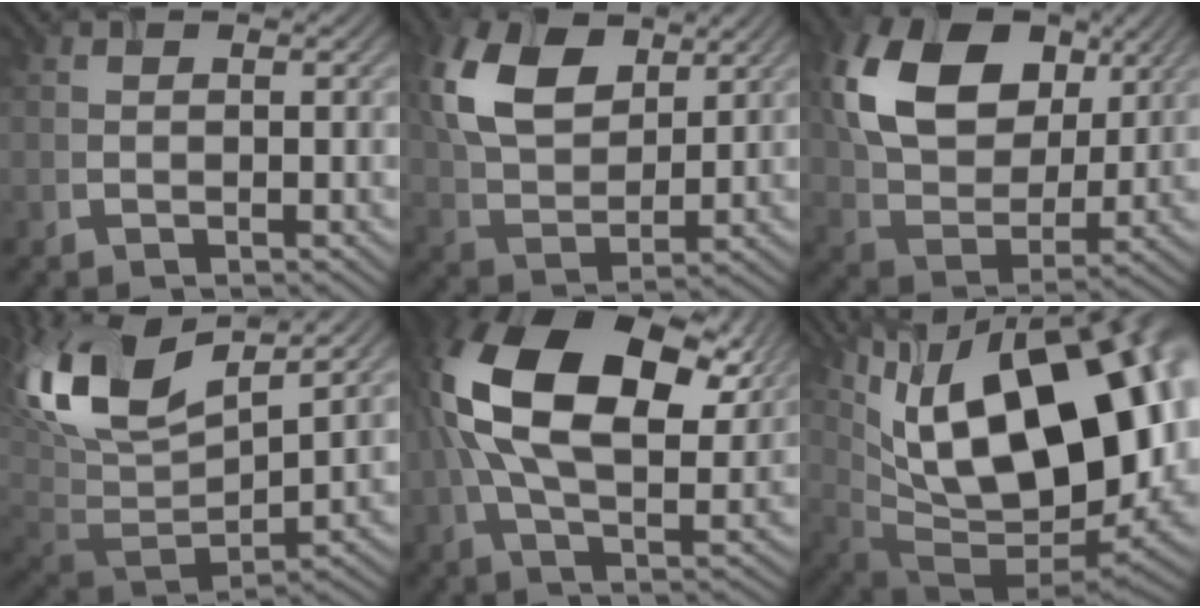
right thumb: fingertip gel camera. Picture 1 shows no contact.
{"total": 10.5, "force": [4.3, 6.4, 7.1], "torque": [-0.181, 0.017, 0.090]}
{"total": 13.2, "force": [4.6, 9.0, 8.4], "torque": [-0.178, 0.011, 0.084]}
{"total": 14.7, "force": [6.0, 7.2, 11.4], "torque": [-0.260, 0.027, 0.110]}
{"total": 17.5, "force": [4.1, 9.9, 13.9], "torque": [-0.287, 0.014, 0.075]}
{"total": 21.9, "force": [6.4, 11.2, 17.7], "torque": [-0.290, 0.039, 0.118]}